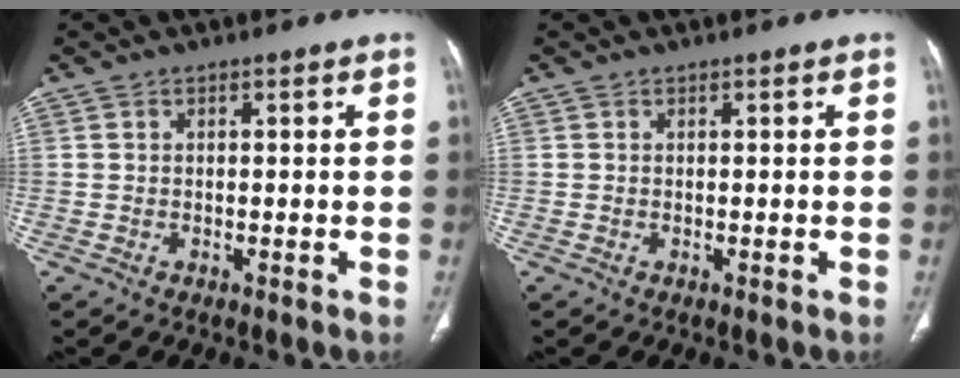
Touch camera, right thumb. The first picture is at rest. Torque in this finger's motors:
{"motor_torque": [-0.17, 0.02, 0.22, 0.09, -0.03]}